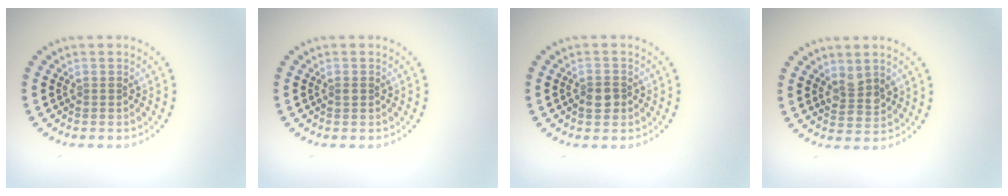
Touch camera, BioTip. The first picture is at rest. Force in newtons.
{"total": 0.6, "press": 0.6, "slide": 0.1}
{"total": 1.7, "press": 1.7, "slide": 0.5}
{"total": 2.4, "press": 2.2, "slide": 0.8}